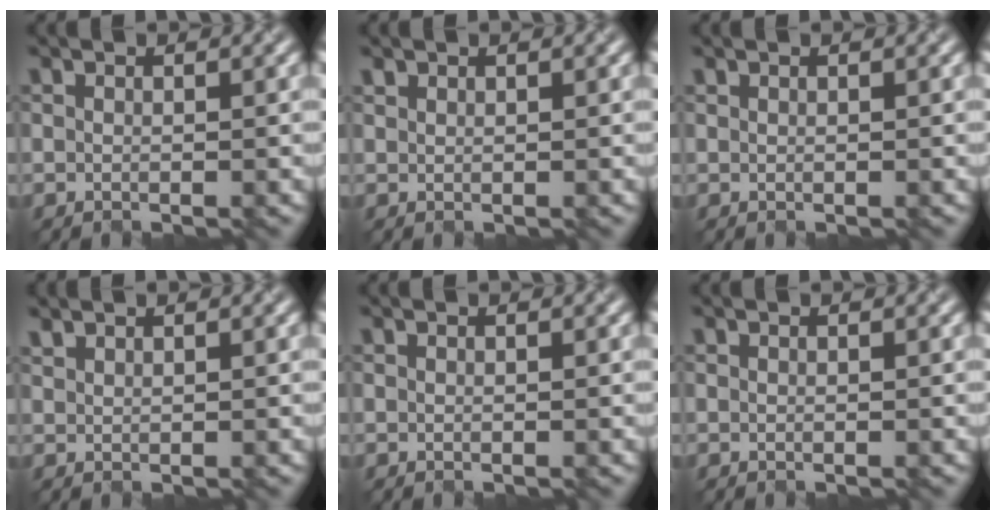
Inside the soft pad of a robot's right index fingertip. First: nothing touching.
{"total": 0.5, "force": [0.3, -0.2, -0.4], "torque": [-0.003, 0.004, 0.015]}
{"total": 0.0}
{"total": 0.7, "force": [0.7, -0.1, -0.1], "torque": [0.001, 0.005, 0.018]}
{"total": 0.0}
{"total": 0.0}